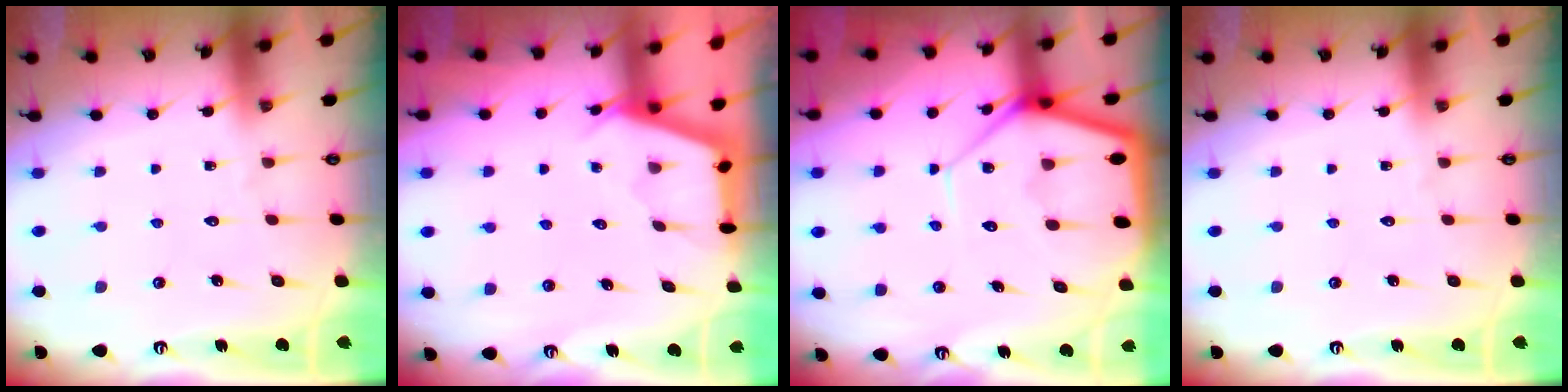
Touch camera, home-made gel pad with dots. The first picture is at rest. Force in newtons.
{"total": 2.7, "press": 2.7, "slide": 0.3}
{"total": 12.6, "press": 12.6, "slide": 1.2}
{"total": 0.0}